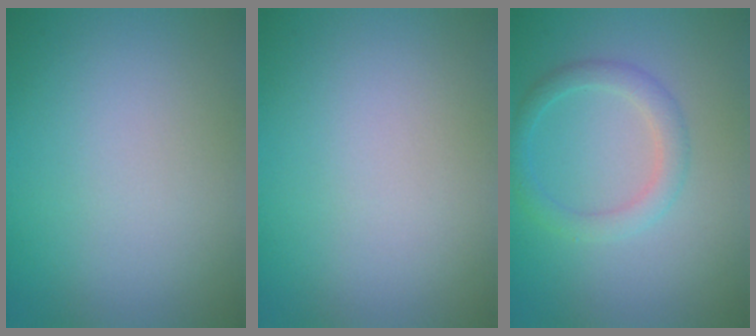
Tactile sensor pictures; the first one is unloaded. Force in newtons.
{"total": 0.0}
{"total": 2.4, "press": 2.4, "slide": 0.1}